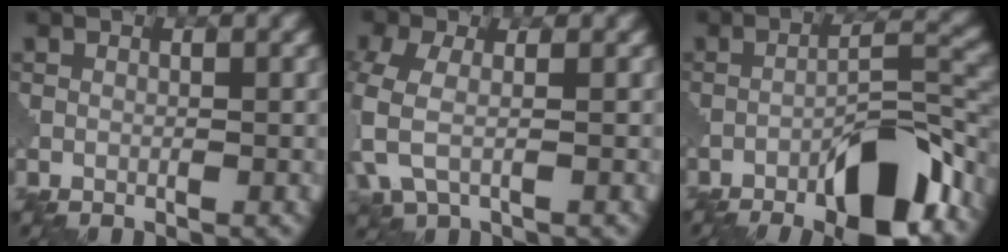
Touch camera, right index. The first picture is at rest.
{"total": 4.8, "force": [-1.1, 2.6, 3.9], "torque": [-0.110, -0.002, -0.031]}
{"total": 10.0, "force": [-6.4, 2.7, 7.3], "torque": [-0.105, 0.013, -0.109]}